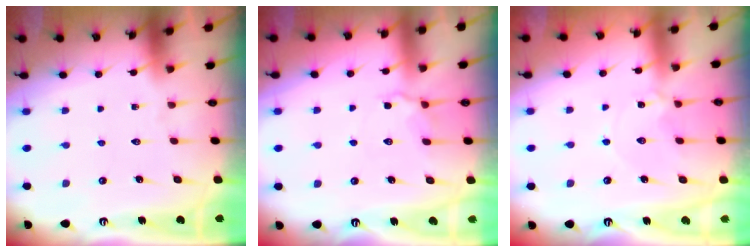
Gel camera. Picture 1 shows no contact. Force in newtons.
{"total": 5.3, "press": 5.1, "slide": 1.3}
{"total": 1.1, "press": 1.0, "slide": 0.4}